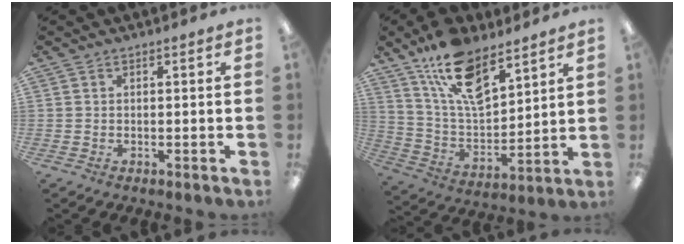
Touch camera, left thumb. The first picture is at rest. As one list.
[{"total": 16.6, "force": [11.3, 7.3, 9.6], "torque": [-0.181, -0.052, 0.206]}]